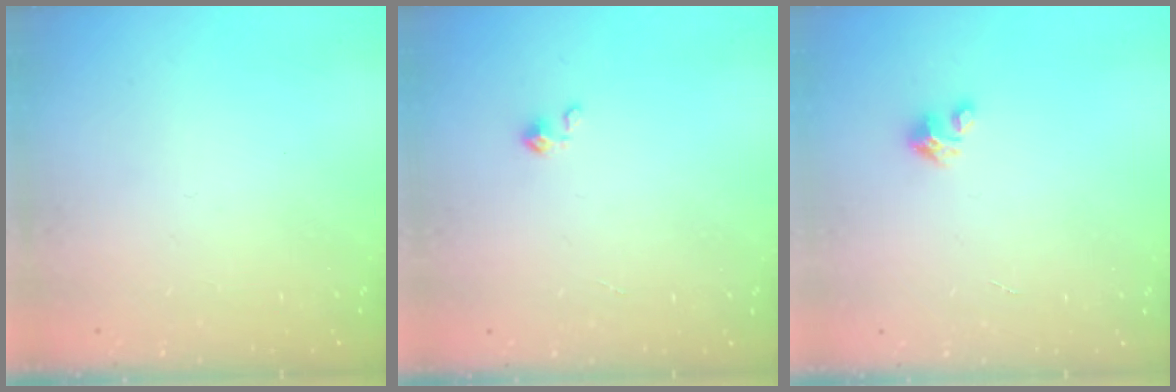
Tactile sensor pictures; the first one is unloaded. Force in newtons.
{"total": 2.3, "press": 2.2, "slide": 0.3}
{"total": 3.6, "press": 3.5, "slide": 0.2}